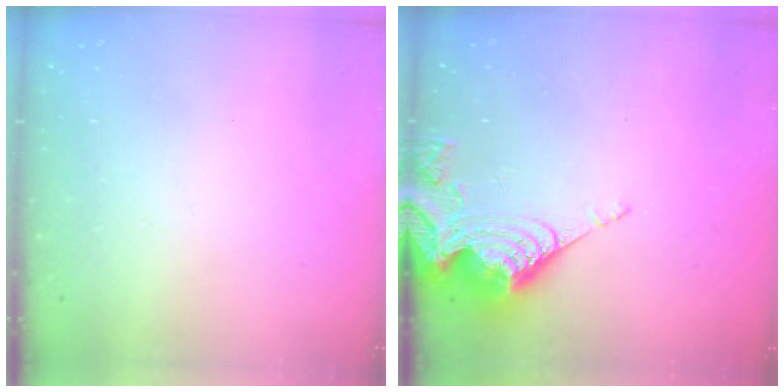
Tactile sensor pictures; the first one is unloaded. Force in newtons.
{"total": 12.4, "press": 12.3, "slide": 1.5}